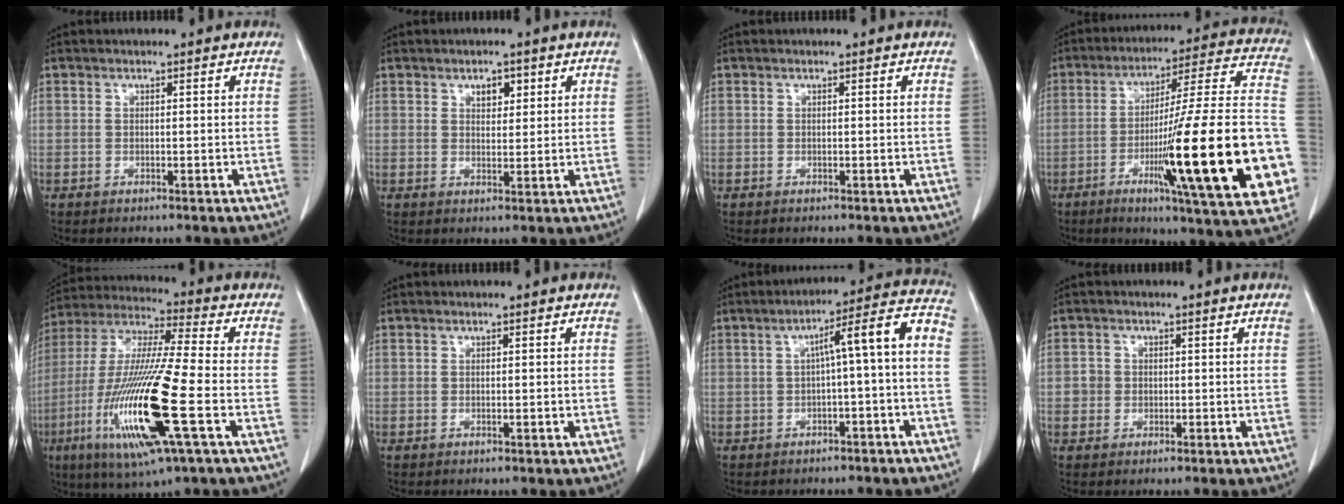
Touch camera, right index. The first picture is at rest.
{"total": 2.7, "force": [1.4, 1.5, 1.7], "torque": [-0.023, 0.000, 0.023]}
{"total": 0.0}
{"total": 28.8, "force": [-7.4, 1.8, 27.7], "torque": [-0.338, -0.004, -0.117]}
{"total": 20.4, "force": [-6.2, 1.2, 19.4], "torque": [-0.419, -0.032, -0.119]}
{"total": 0.6, "force": [-0.1, 0.1, 0.5], "torque": [-0.013, -0.001, 0.003]}
{"total": 8.8, "force": [-1.0, 0.3, 8.7], "torque": [-0.117, 0.033, -0.017]}
{"total": 2.2, "force": [0.0, 2.2, 0.4], "torque": [-0.002, 0.007, -0.001]}